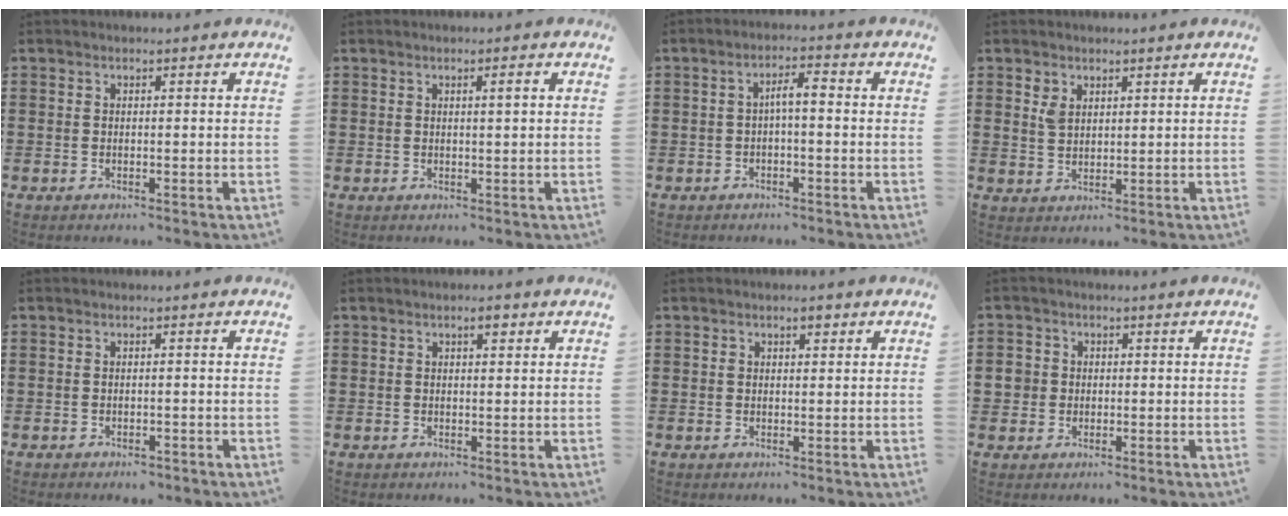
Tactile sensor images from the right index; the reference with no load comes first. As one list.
[{"total": 1.3, "force": [0.3, 0.1, 1.3], "torque": [-0.023, 0.002, 0.004]}, {"total": 2.9, "force": [-0.4, 0.6, 2.8], "torque": [-0.054, 0.008, -0.011]}, {"total": 2.6, "force": [1.6, 1.6, 1.3], "torque": [-0.030, 0.005, 0.031]}, {"total": 0.9, "force": [-0.9, 0.2, 0.2], "torque": [-0.009, -0.003, -0.018]}, {"total": 1.9, "force": [0.9, 0.6, 1.6], "torque": [-0.024, 0.002, 0.012]}, {"total": 1.8, "force": [0.8, 1.1, 1.2], "torque": [-0.019, 0.004, 0.010]}, {"total": 2.6, "force": [-0.2, 2.5, 0.7], "torque": [-0.032, 0.005, -0.010]}]